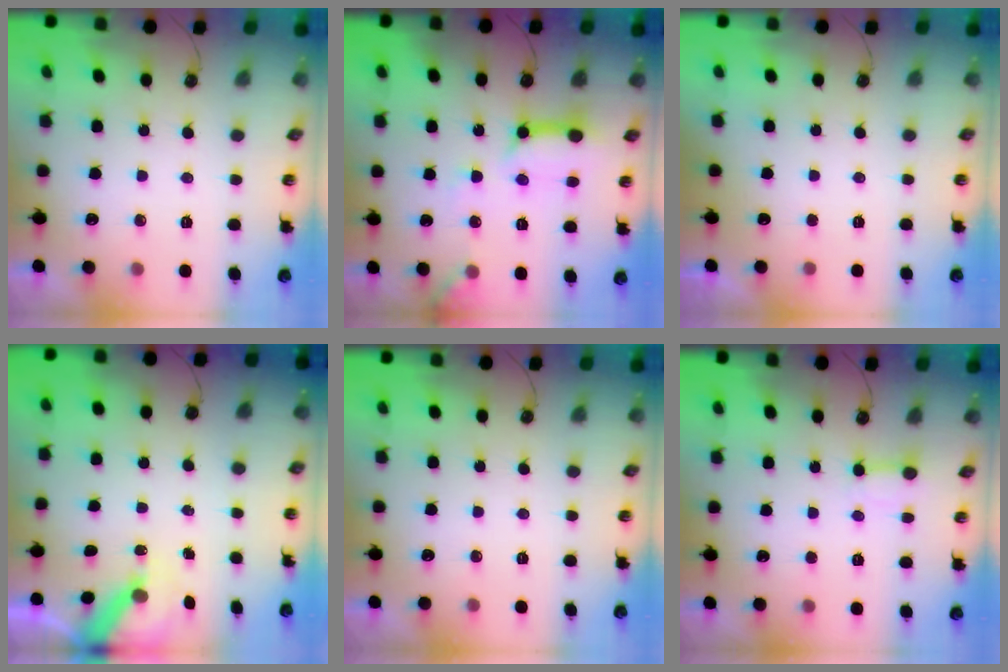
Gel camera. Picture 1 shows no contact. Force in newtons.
{"total": 12.7, "press": 12.6, "slide": 1.2}
{"total": 0.0}
{"total": 5.3, "press": 5.2, "slide": 0.7}
{"total": 0.0}
{"total": 3.0, "press": 3.0, "slide": 0.4}